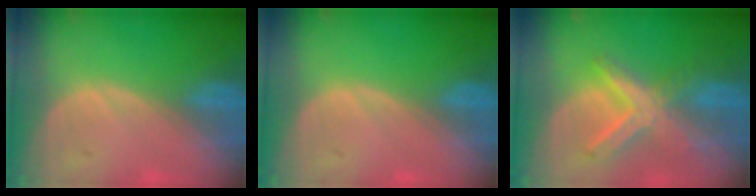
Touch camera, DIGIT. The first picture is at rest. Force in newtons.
{"total": 0.0}
{"total": 7.6, "press": 6.5, "slide": 3.8}